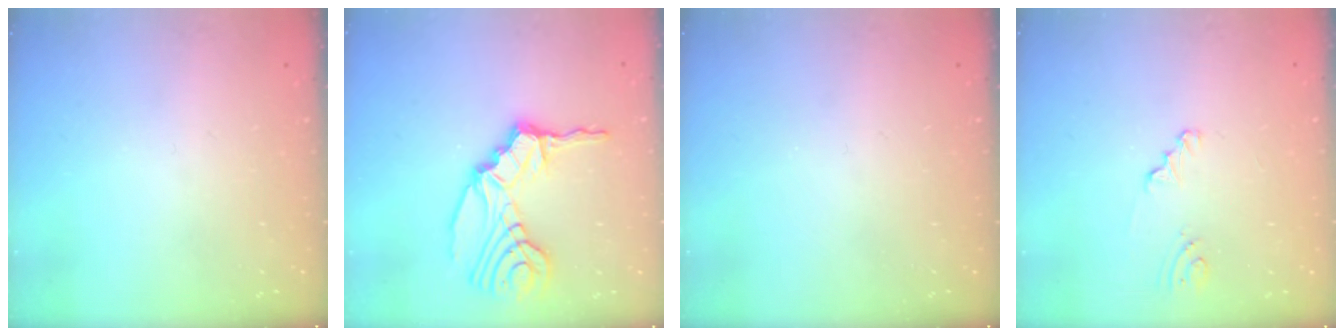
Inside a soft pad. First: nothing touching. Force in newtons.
{"total": 14.7, "press": 14.1, "slide": 4.3}
{"total": 0.0}
{"total": 1.3, "press": 1.3, "slide": 0.1}